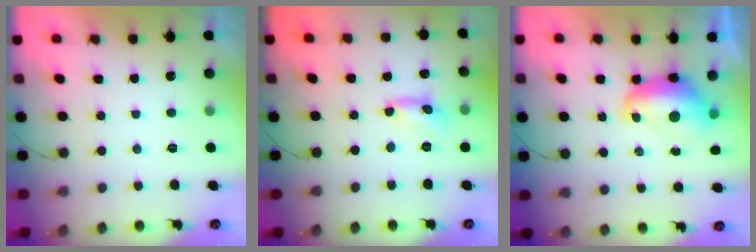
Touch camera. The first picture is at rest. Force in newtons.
{"total": 2.7, "press": 2.7, "slide": 0.1}
{"total": 10.3, "press": 10.2, "slide": 0.9}